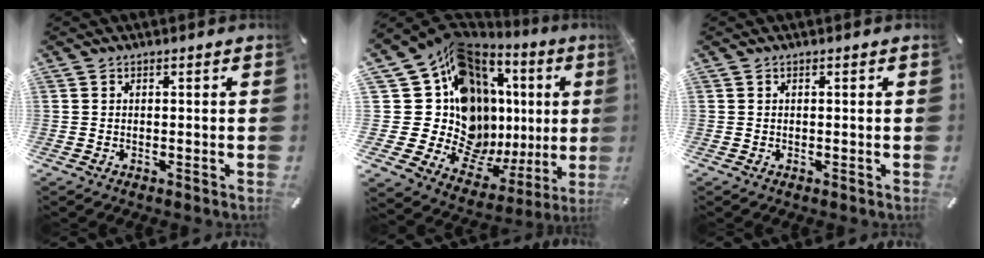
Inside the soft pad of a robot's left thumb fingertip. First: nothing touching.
{"total": 23.1, "force": [4.5, 16.5, 15.5], "torque": [-0.247, -0.116, 0.121]}
{"total": 0.0}